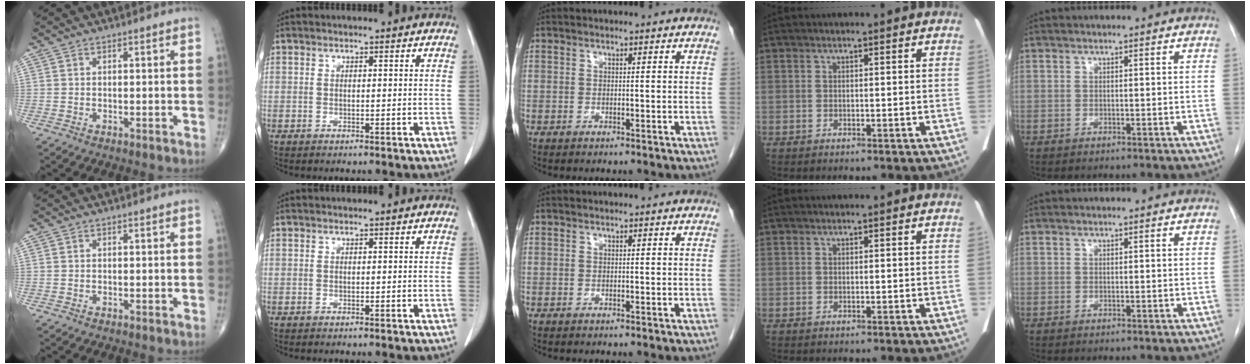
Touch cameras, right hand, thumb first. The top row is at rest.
{}